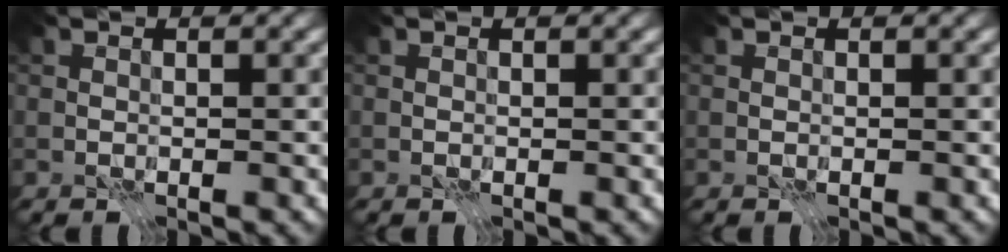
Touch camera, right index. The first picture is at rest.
{"total": 0.0}
{"total": 0.0}